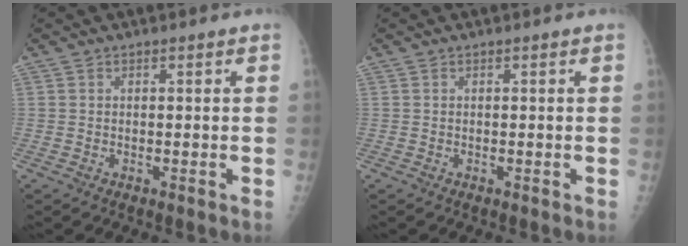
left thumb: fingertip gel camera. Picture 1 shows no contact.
{"total": 0.0}